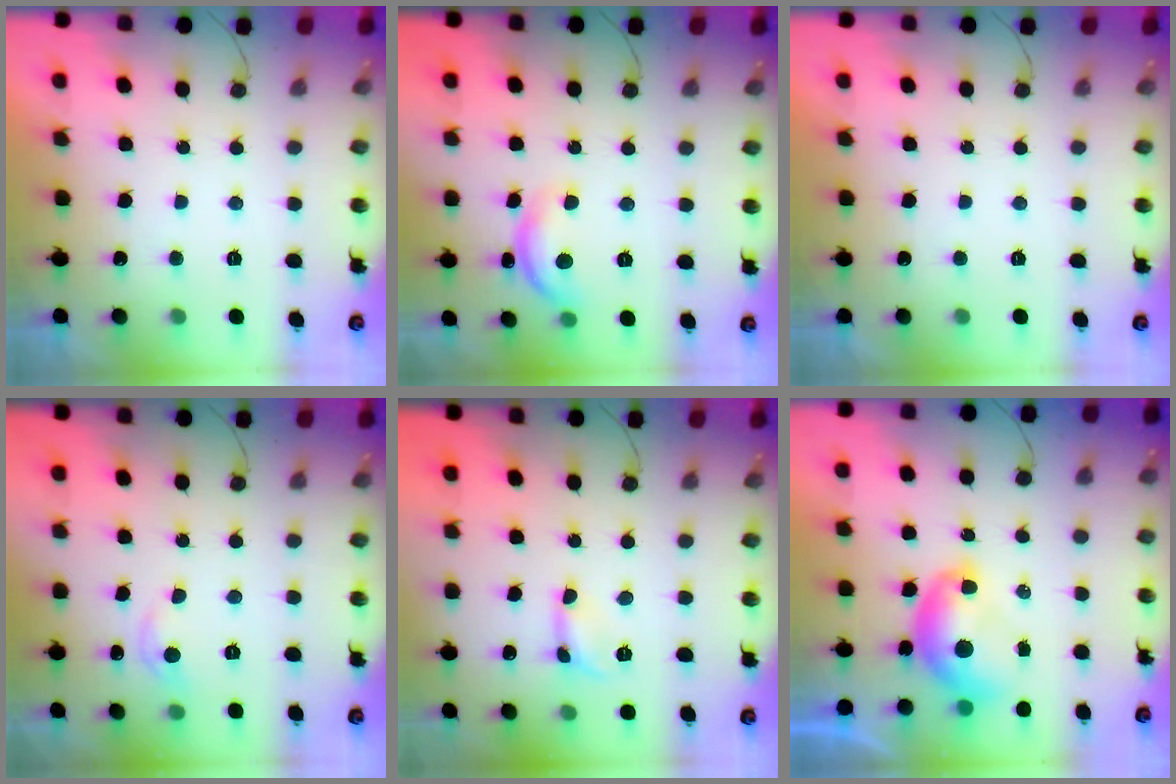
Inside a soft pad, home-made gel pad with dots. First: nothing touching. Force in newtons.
{"total": 10.5, "press": 10.5, "slide": 0.6}
{"total": 0.0}
{"total": 5.5, "press": 5.5, "slide": 0.8}
{"total": 2.8, "press": 2.7, "slide": 0.3}
{"total": 8.1, "press": 8.0, "slide": 1.4}